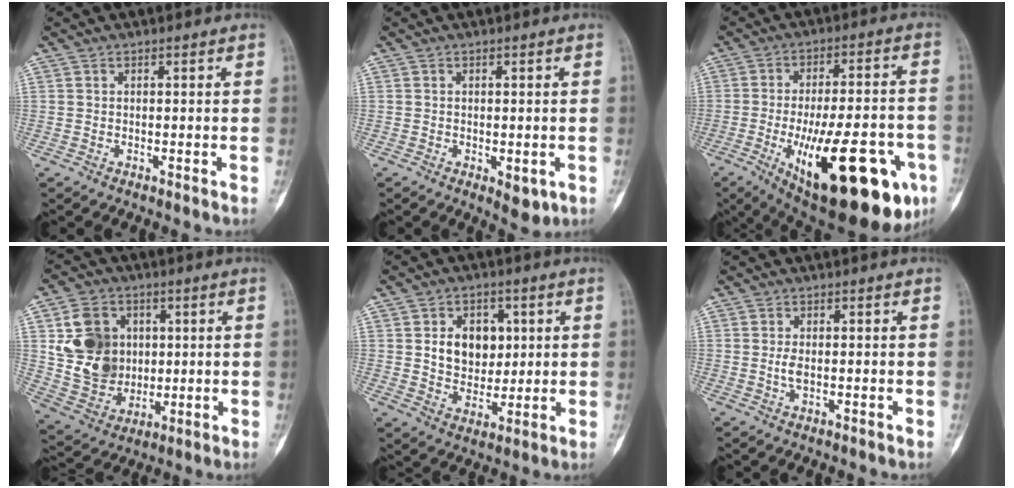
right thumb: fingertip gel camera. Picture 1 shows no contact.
{"total": 3.8, "force": [-1.1, 1.8, 3.1], "torque": [-0.028, -0.003, -0.008]}
{"total": 27.4, "force": [-10.3, 9.7, 23.4], "torque": [-0.296, 0.012, -0.133]}
{"total": 14.6, "force": [2.8, 12.1, 7.6], "torque": [-0.102, -0.006, 0.067]}
{"total": 9.7, "force": [2.1, 7.3, 6.1], "torque": [-0.051, -0.008, 0.042]}
{"total": 1.8, "force": [0.0, 0.8, 1.6], "torque": [-0.036, -0.003, 0.001]}